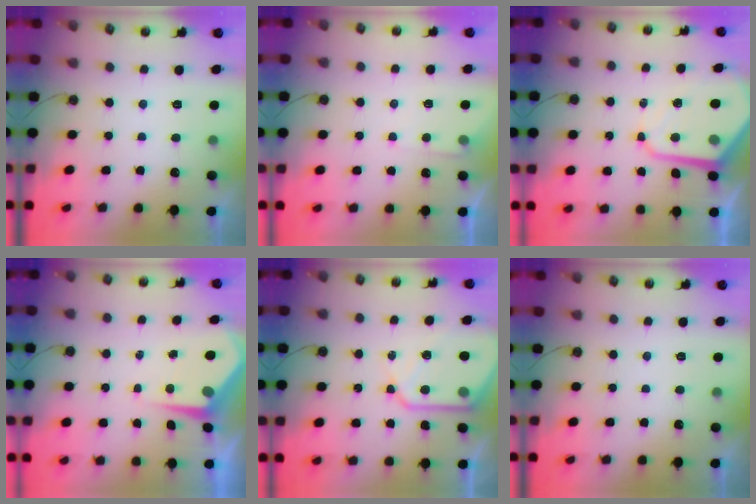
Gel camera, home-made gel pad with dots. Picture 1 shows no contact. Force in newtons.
{"total": 3.3, "press": 3.2, "slide": 0.5}
{"total": 10.4, "press": 10.4, "slide": 0.8}
{"total": 5.1, "press": 5.0, "slide": 0.7}
{"total": 12.7, "press": 12.7, "slide": 1.4}
{"total": 0.0}